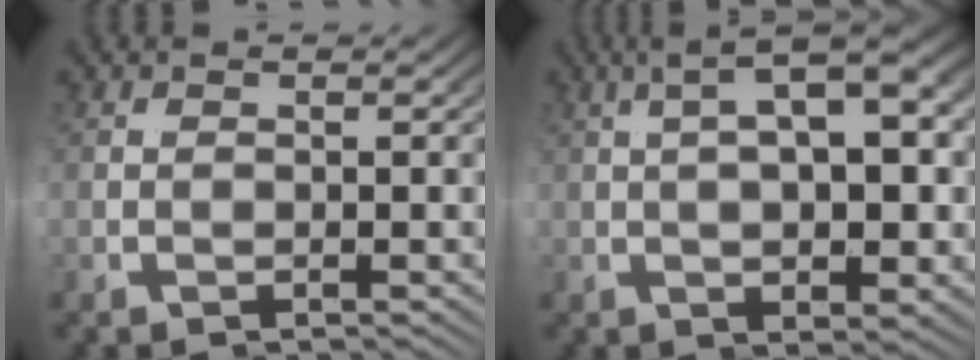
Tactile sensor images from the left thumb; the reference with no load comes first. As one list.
[{"total": 5.4, "force": [0.8, 0.6, 5.3], "torque": [-0.062, 0.043, -0.007]}]